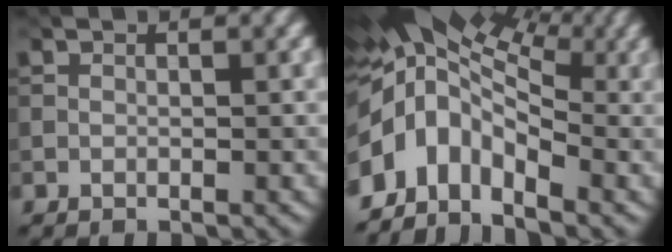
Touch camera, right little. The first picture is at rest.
{"total": 11.8, "force": [-1.0, 7.7, 8.9], "torque": [-0.179, -0.006, -0.019]}